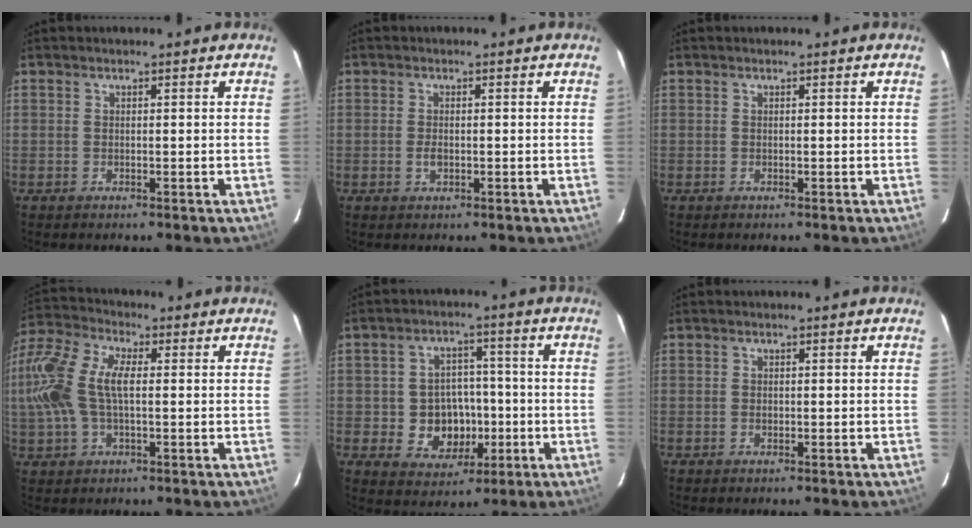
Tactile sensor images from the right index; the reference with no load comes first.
{"total": 1.7, "force": [-0.4, 1.0, 1.4], "torque": [-0.028, -0.001, -0.007]}
{"total": 0.0}
{"total": 15.7, "force": [0.6, 8.2, 13.4], "torque": [-0.290, 0.017, 0.007]}
{"total": 9.3, "force": [-2.1, 8.1, 4.1], "torque": [-0.094, 0.014, -0.015]}
{"total": 0.6, "force": [-0.2, 0.5, 0.2], "torque": [-0.002, 0.000, -0.001]}